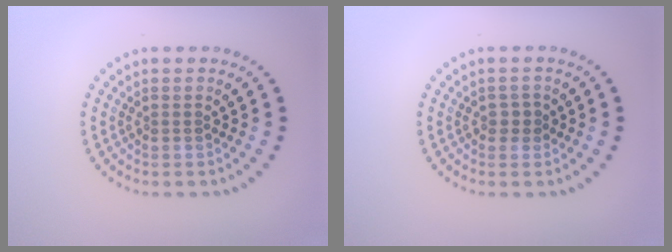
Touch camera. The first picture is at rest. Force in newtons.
{"total": 1.1, "press": 1.1, "slide": 0.3}